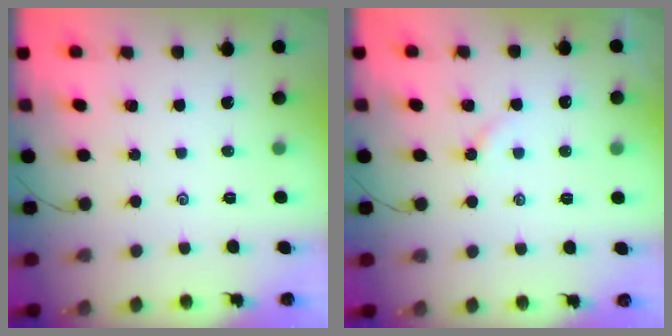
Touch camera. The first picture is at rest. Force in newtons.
{"total": 3.0, "press": 3.0, "slide": 0.4}